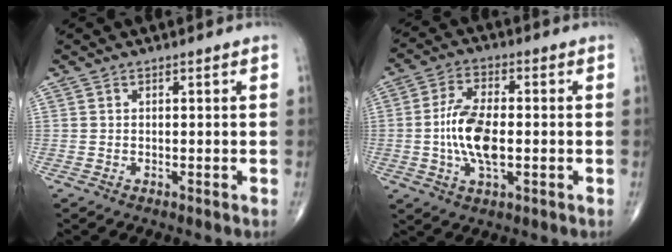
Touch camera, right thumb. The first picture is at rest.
{"total": 10.5, "force": [-1.1, 4.8, 9.3], "torque": [-0.186, 0.007, -0.025]}